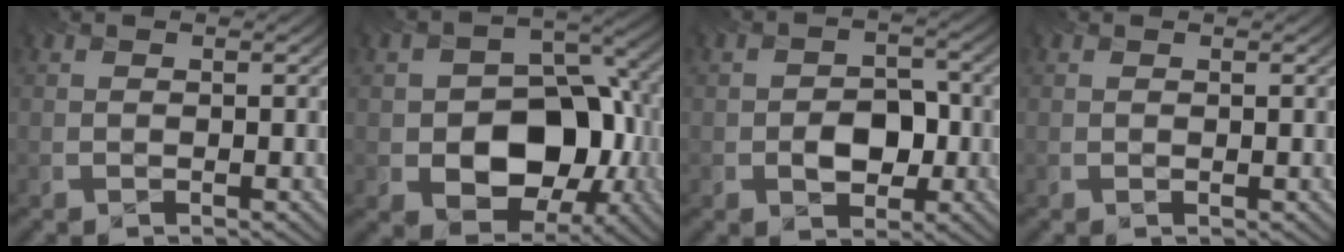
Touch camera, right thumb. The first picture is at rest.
{"total": 12.3, "force": [-2.7, 8.8, 8.2], "torque": [-0.119, -0.012, -0.048]}
{"total": 4.8, "force": [-1.2, 3.4, 3.1], "torque": [-0.042, -0.003, -0.022]}
{"total": 0.0}